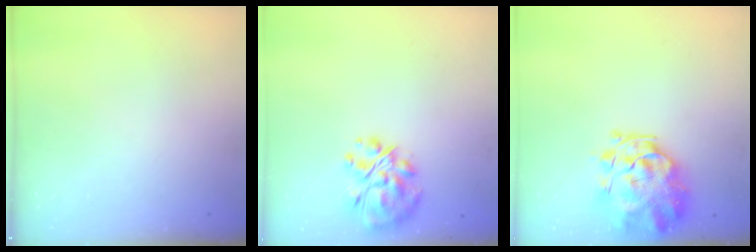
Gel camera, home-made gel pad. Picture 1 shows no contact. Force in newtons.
{"total": 13.5, "press": 12.8, "slide": 4.2}
{"total": 3.6, "press": 3.2, "slide": 1.6}